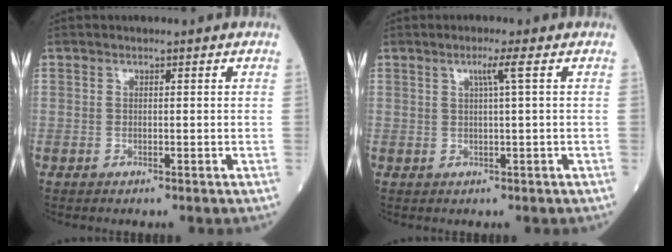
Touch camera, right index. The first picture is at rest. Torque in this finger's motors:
{"motor_torque": [0.26, -0.01, 0.15, 0.05]}